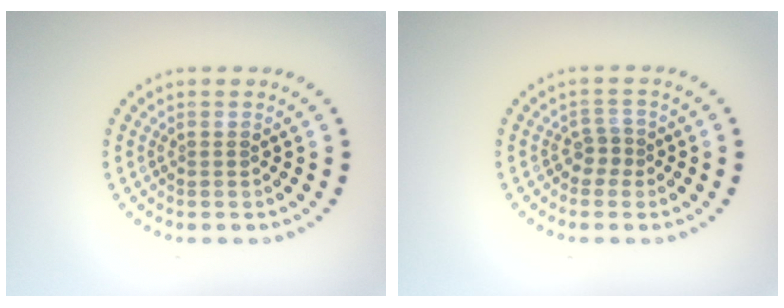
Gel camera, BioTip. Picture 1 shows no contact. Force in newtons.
{"total": 1.4, "press": 1.1, "slide": 0.9}